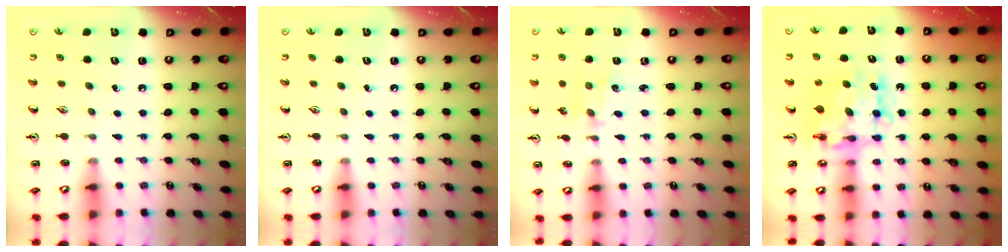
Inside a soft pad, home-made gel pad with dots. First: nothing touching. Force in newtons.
{"total": 0.0}
{"total": 1.0, "press": 1.0, "slide": 0.2}
{"total": 10.4, "press": 10.3, "slide": 0.8}